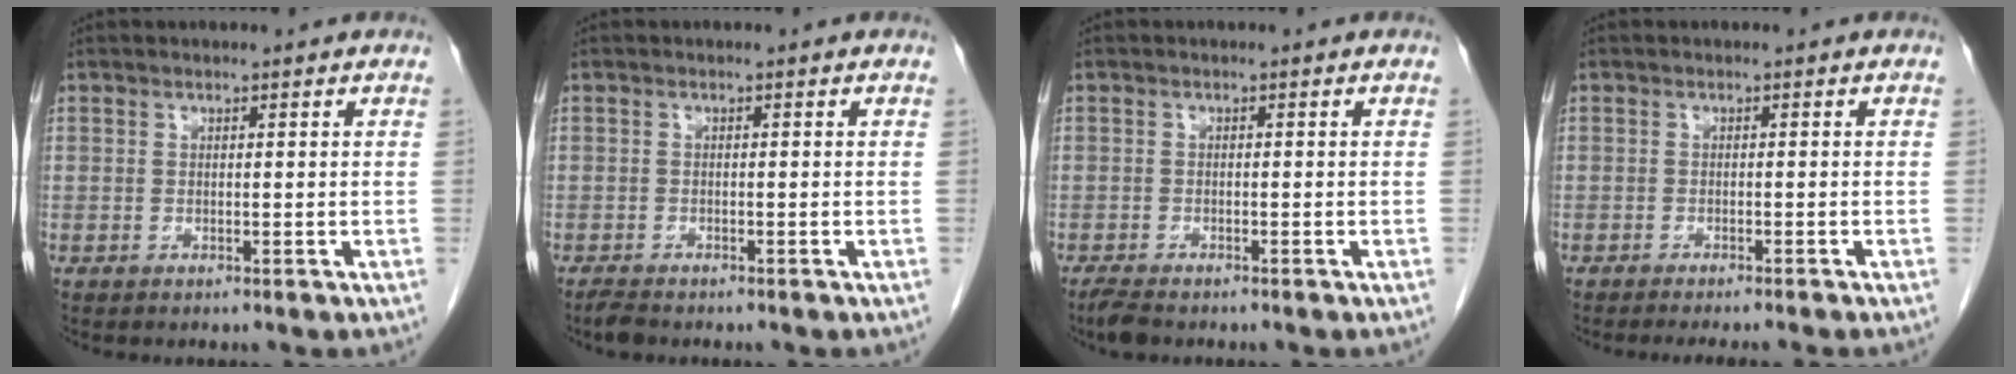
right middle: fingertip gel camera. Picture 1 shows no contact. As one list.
[{"total": 1.8, "force": [-1.5, 0.4, 0.8], "torque": [-0.023, -0.005, -0.026]}, {"total": 2.6, "force": [-2.2, 0.6, 1.4], "torque": [-0.032, -0.008, -0.036]}, {"total": 5.6, "force": [-5.1, 0.4, 2.3], "torque": [-0.019, -0.010, -0.065]}]